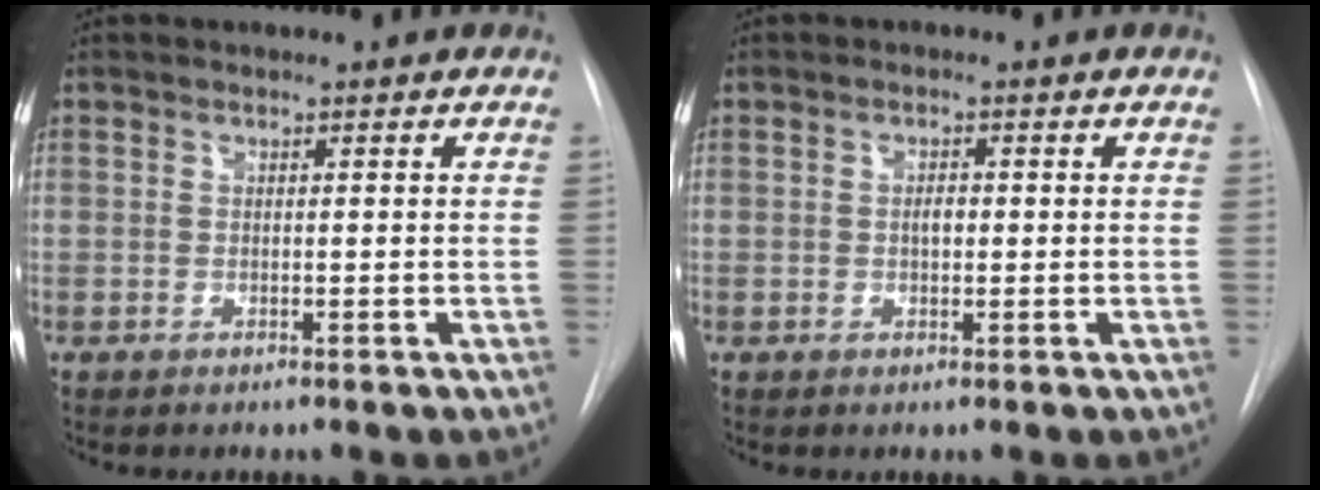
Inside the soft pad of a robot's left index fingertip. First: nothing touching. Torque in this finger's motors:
{"motor_torque": [0.33, -0.20, 0.03, 0.02]}